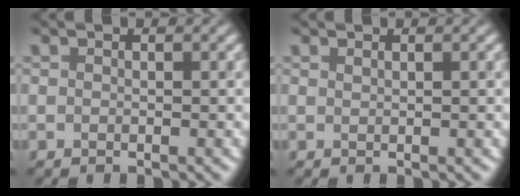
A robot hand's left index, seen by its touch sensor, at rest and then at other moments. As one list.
[{"total": 0.7, "force": [0.5, 0.1, 0.5], "torque": [-0.001, 0.007, 0.007]}]